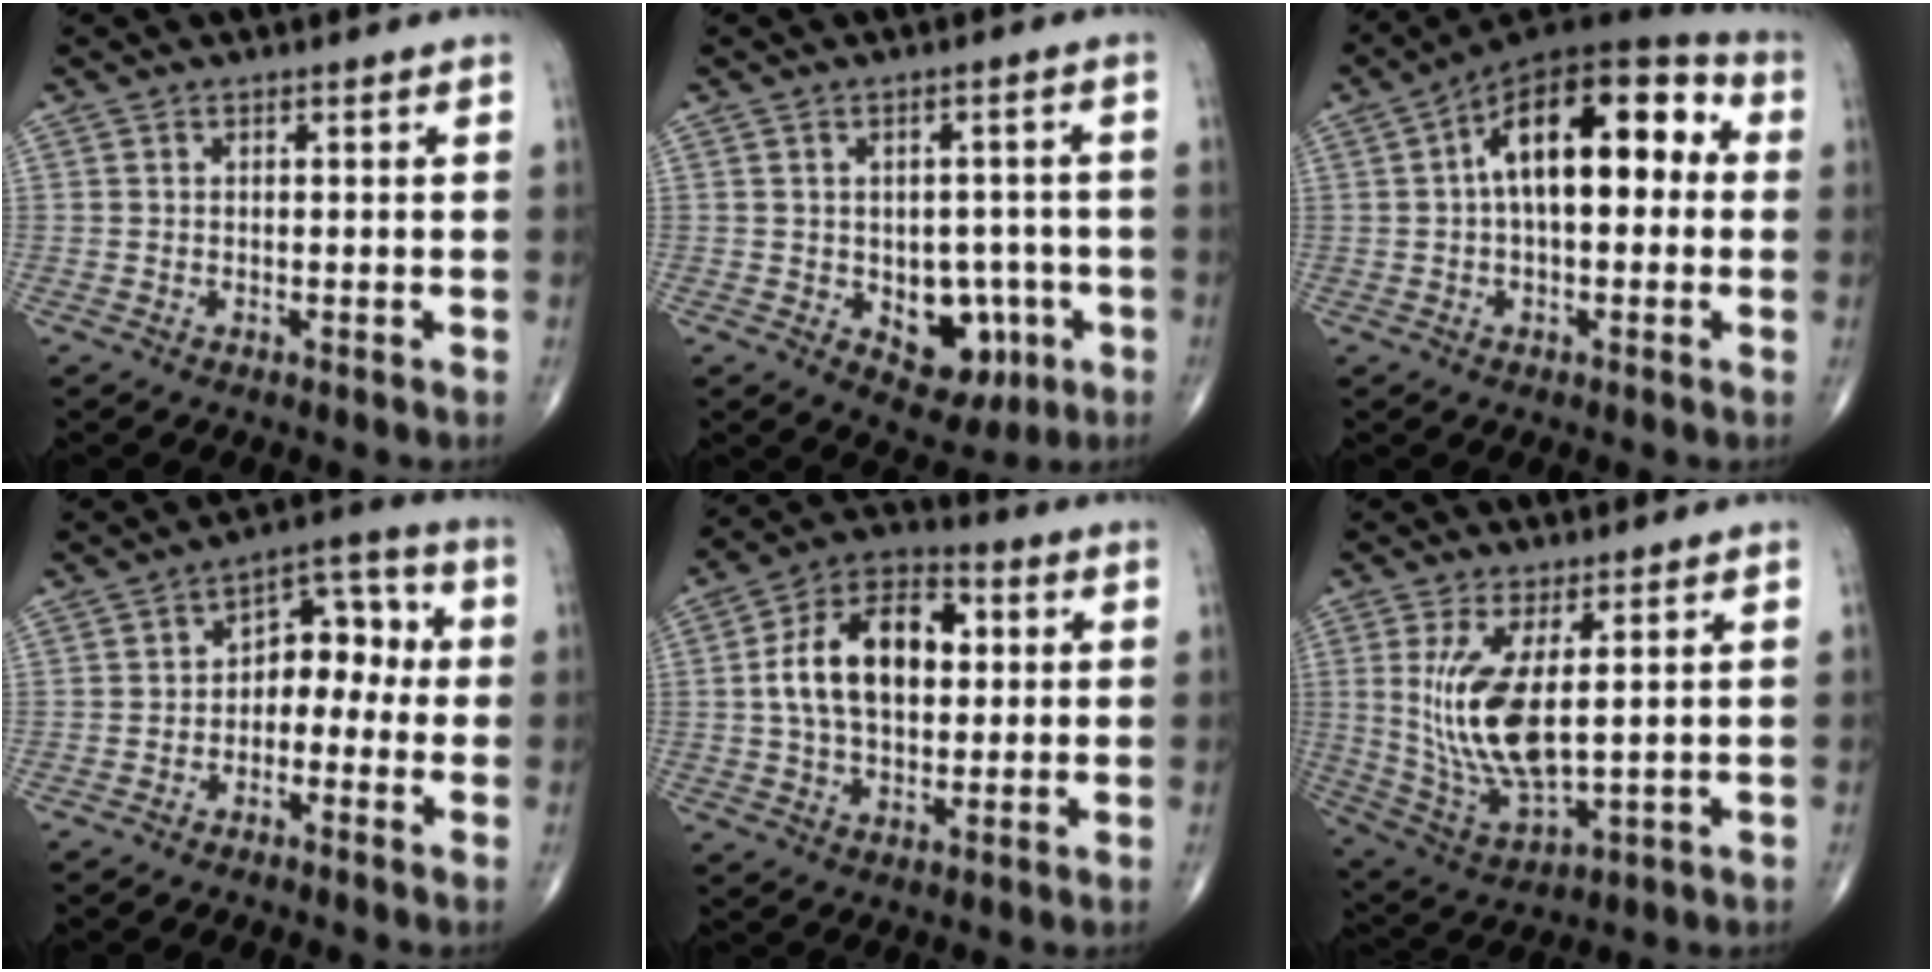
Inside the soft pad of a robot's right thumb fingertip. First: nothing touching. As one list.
[{"total": 9.8, "force": [-2.7, 6.8, 6.6], "torque": [-0.039, 0.015, -0.022]}, {"total": 18.2, "force": [2.9, 9.0, 15.5], "torque": [-0.218, 0.041, 0.032]}, {"total": 8.6, "force": [-1.2, 5.8, 6.3], "torque": [-0.052, 0.047, -0.035]}, {"total": 15.9, "force": [2.1, 9.8, 12.4], "torque": [-0.194, 0.020, 0.028]}, {"total": 13.4, "force": [2.3, 4.9, 12.2], "torque": [-0.256, -0.028, 0.064]}]